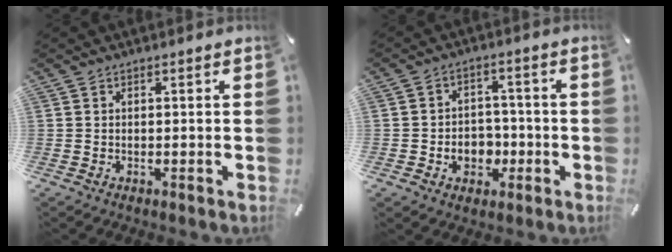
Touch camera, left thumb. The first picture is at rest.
{"total": 6.8, "force": [-2.0, 5.8, 3.0], "torque": [-0.052, 0.014, -0.032]}